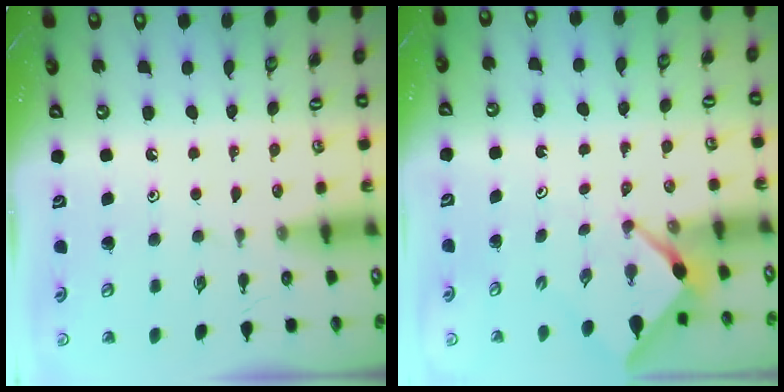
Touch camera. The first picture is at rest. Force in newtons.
{"total": 2.5, "press": 2.5, "slide": 0.2}